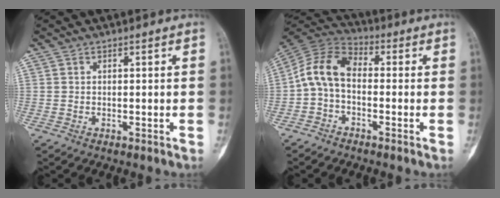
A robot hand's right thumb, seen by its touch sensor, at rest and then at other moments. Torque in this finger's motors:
{"motor_torque": [-0.35, 0.64, 0.10, -0.10, 0.08]}